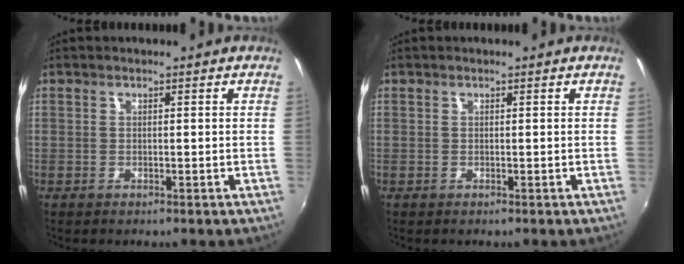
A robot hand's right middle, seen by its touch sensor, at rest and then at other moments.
{"total": 0.0}